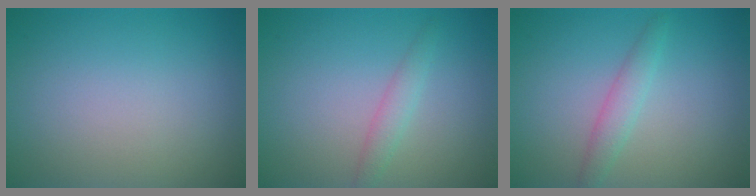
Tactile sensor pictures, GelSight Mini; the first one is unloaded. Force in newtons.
{"total": 1.6, "press": 1.6, "slide": 0.0}
{"total": 1.9, "press": 1.9, "slide": 0.1}